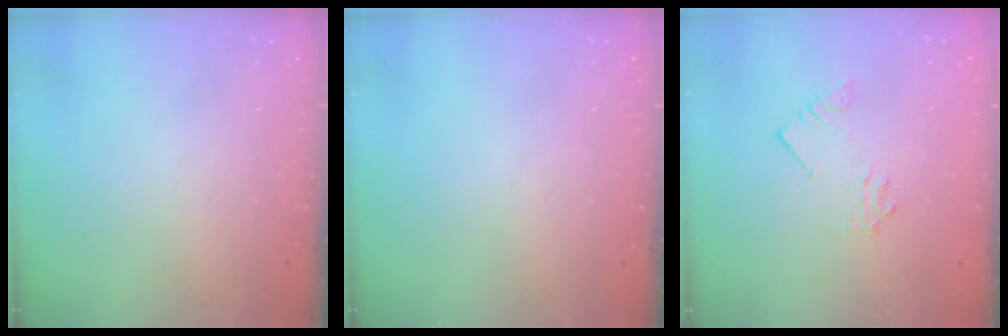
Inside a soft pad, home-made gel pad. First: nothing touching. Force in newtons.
{"total": 0.0}
{"total": 3.2, "press": 3.2, "slide": 0.2}